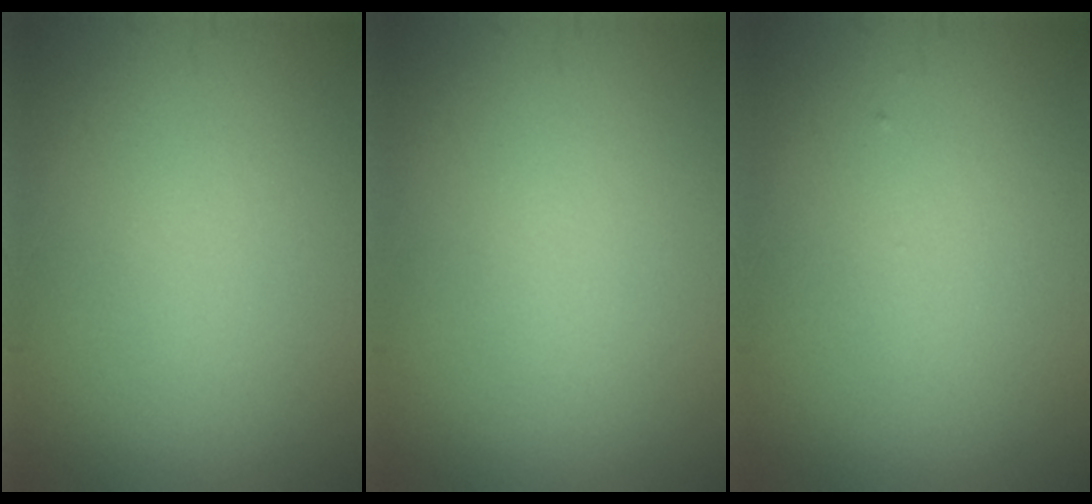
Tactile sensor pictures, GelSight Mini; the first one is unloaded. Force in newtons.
{"total": 0.0}
{"total": 0.0}